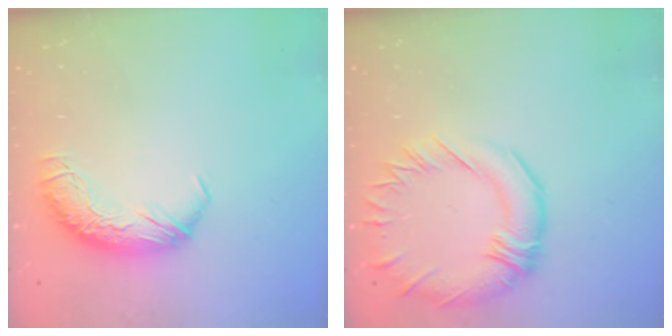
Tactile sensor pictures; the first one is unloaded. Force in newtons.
{"total": 4.5, "press": 4.2, "slide": 1.6}